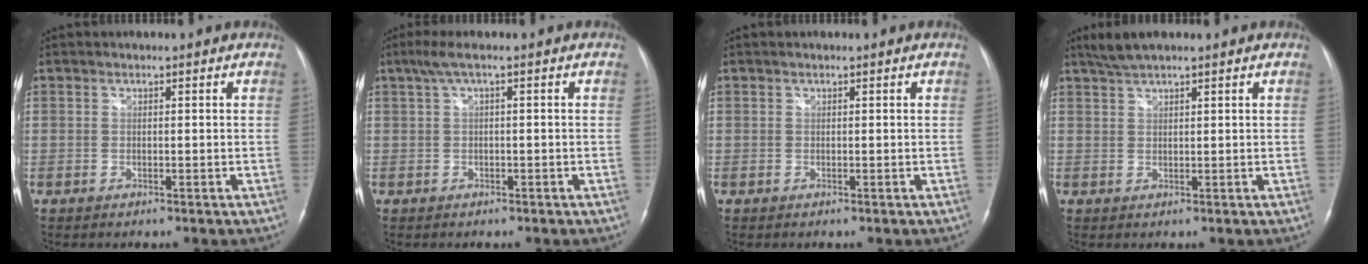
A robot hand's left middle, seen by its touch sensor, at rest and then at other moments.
{"total": 2.6, "force": [0.9, 0.0, 2.4], "torque": [-0.056, 0.027, 0.022]}
{"total": 0.0}
{"total": 3.7, "force": [3.1, 0.3, 2.0], "torque": [-0.048, 0.013, 0.062]}